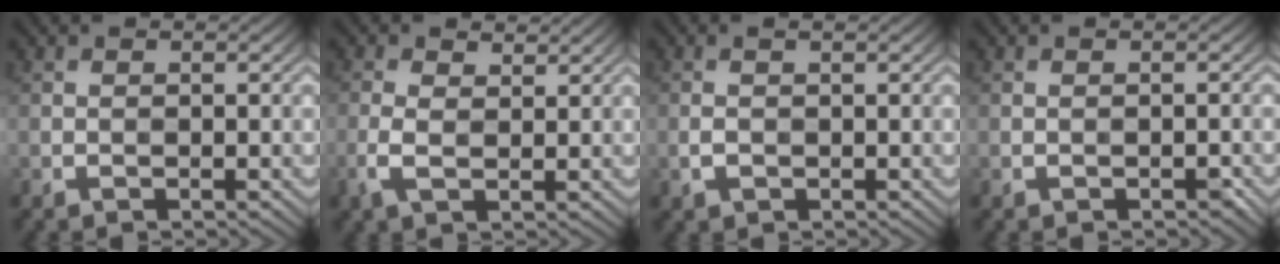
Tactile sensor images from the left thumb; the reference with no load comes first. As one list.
[{"total": 3.5, "force": [0.7, 1.9, 2.8], "torque": [-0.074, 0.003, 0.009]}, {"total": 1.6, "force": [0.0, 0.7, 1.4], "torque": [-0.037, 0.002, 0.003]}, {"total": 0.7, "force": [-0.4, 0.3, 0.4], "torque": [-0.006, 0.000, -0.004]}]